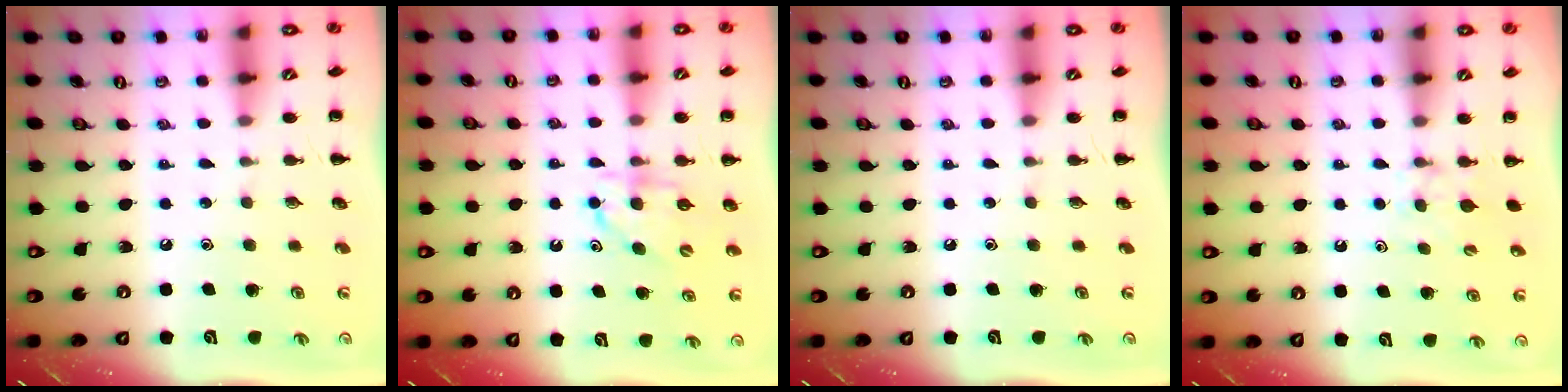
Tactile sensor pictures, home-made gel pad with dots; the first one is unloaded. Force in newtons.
{"total": 5.3, "press": 5.3, "slide": 0.7}
{"total": 0.0}
{"total": 4.1, "press": 3.8, "slide": 1.4}